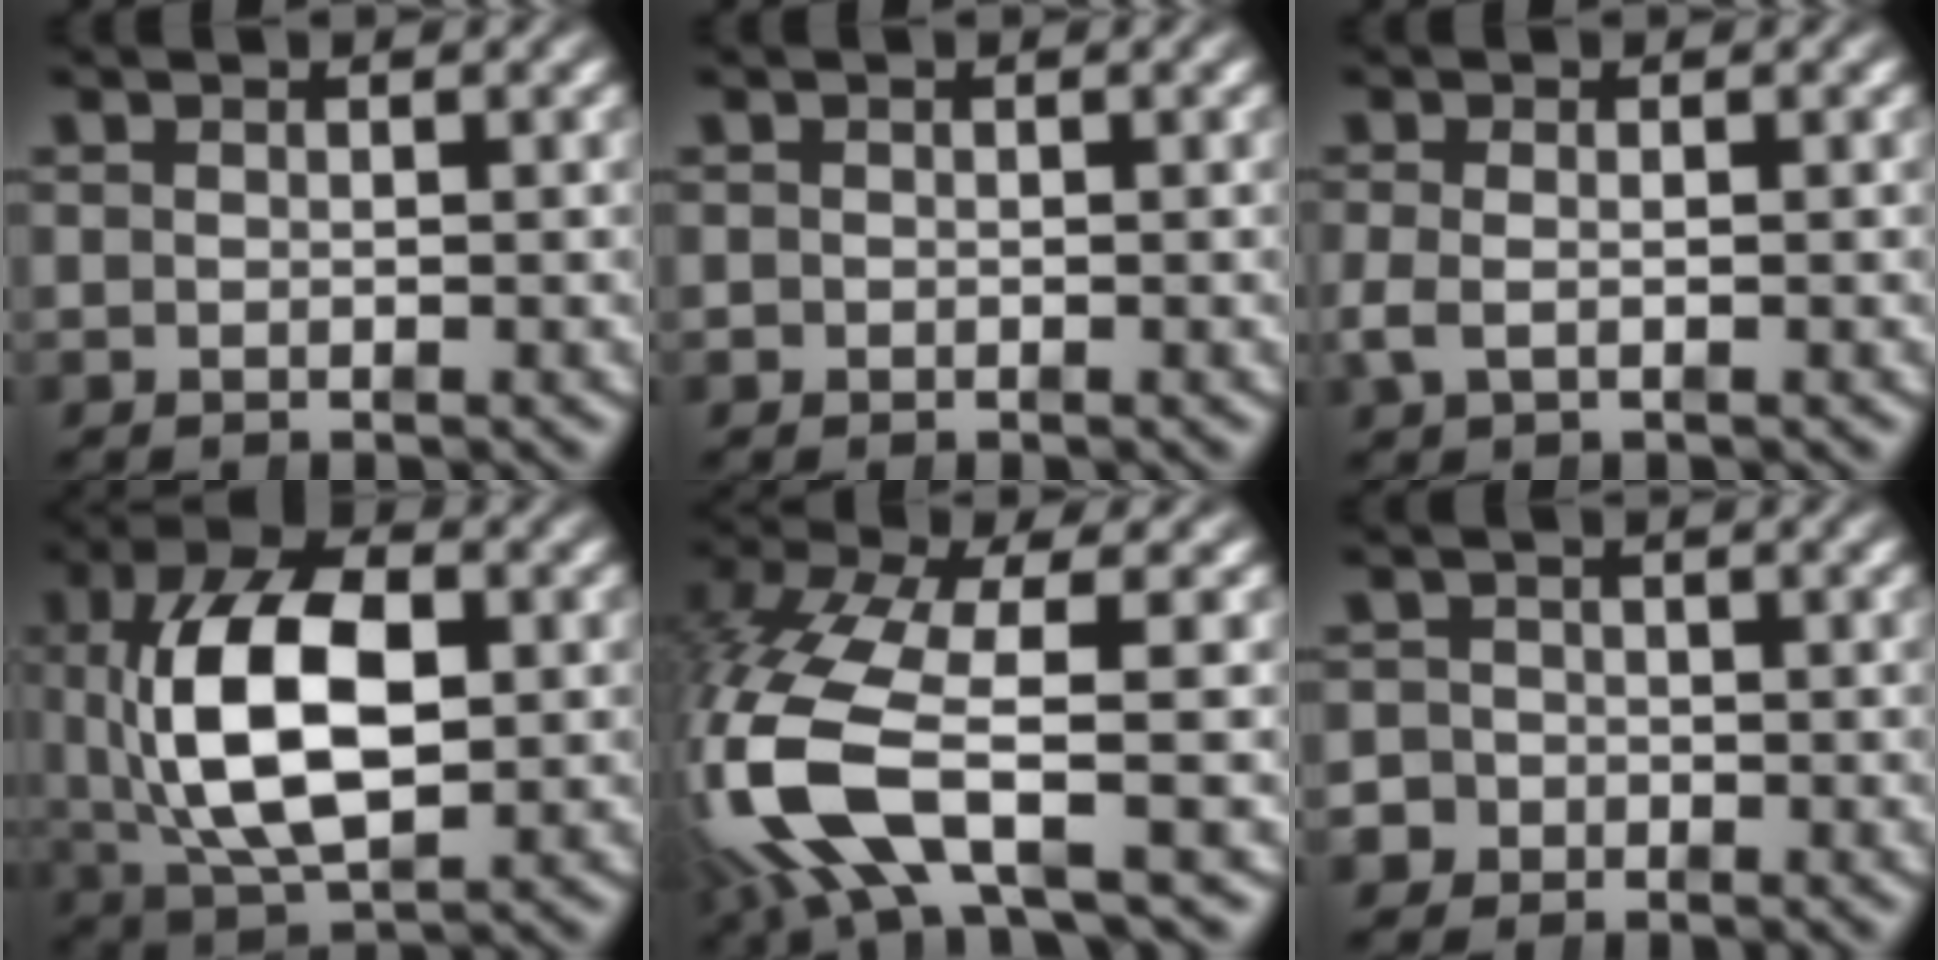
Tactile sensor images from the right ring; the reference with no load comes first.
{"total": 0.5, "force": [-0.4, 0.3, -0.1], "torque": [0.005, -0.002, -0.008]}
{"total": 1.4, "force": [-0.8, 0.6, 1.1], "torque": [-0.036, -0.009, -0.007]}
{"total": 10.2, "force": [0.1, 5.8, 8.4], "torque": [-0.163, -0.015, 0.018]}
{"total": 8.6, "force": [-1.3, 4.7, 7.1], "torque": [-0.210, -0.038, -0.004]}
{"total": 3.7, "force": [-1.6, 3.3, 0.2], "torque": [-0.013, -0.015, -0.030]}